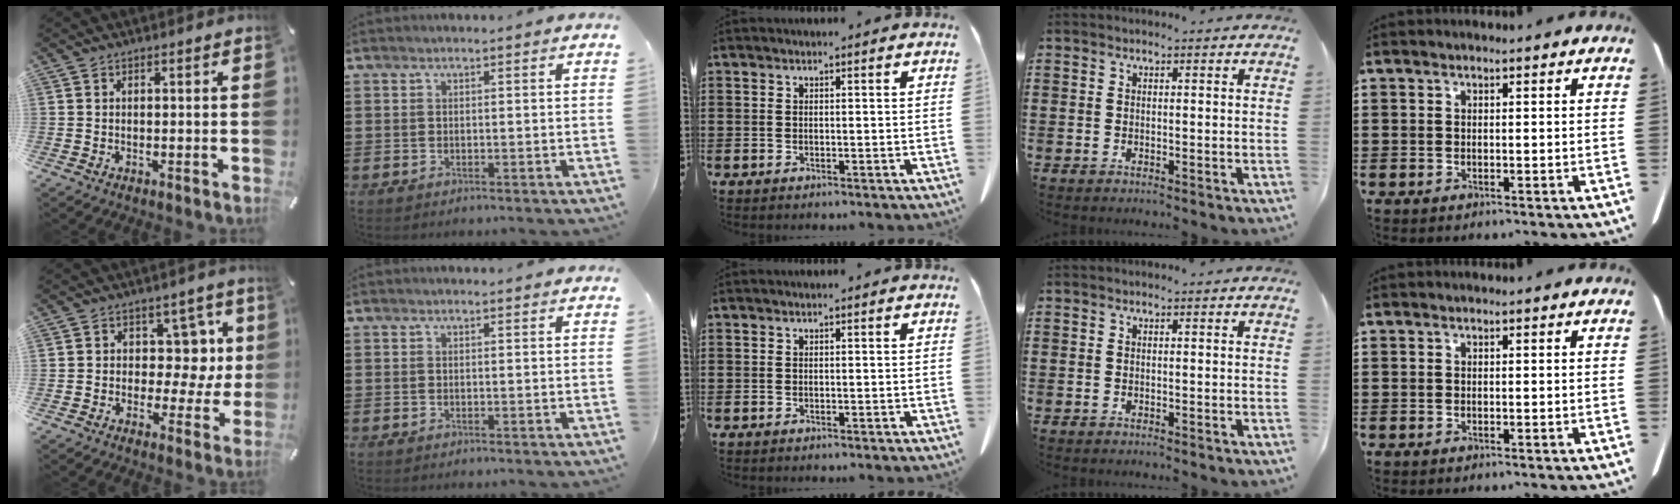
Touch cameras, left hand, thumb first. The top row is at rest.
{"thumb": {"total": 9.8, "force": [1.8, 7.8, 5.7], "torque": [-0.066, -0.016, 0.035]}}